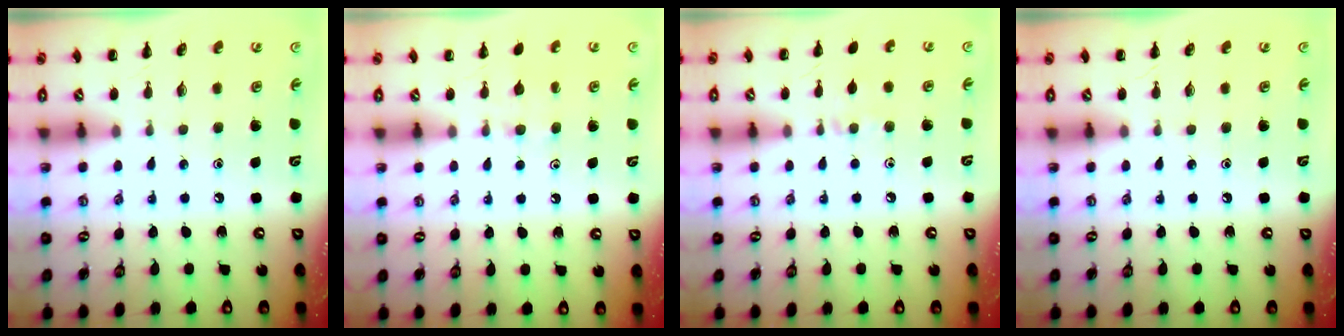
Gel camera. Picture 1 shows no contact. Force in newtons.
{"total": 7.2, "press": 6.9, "slide": 1.9}
{"total": 5.5, "press": 5.1, "slide": 1.8}
{"total": 0.0}